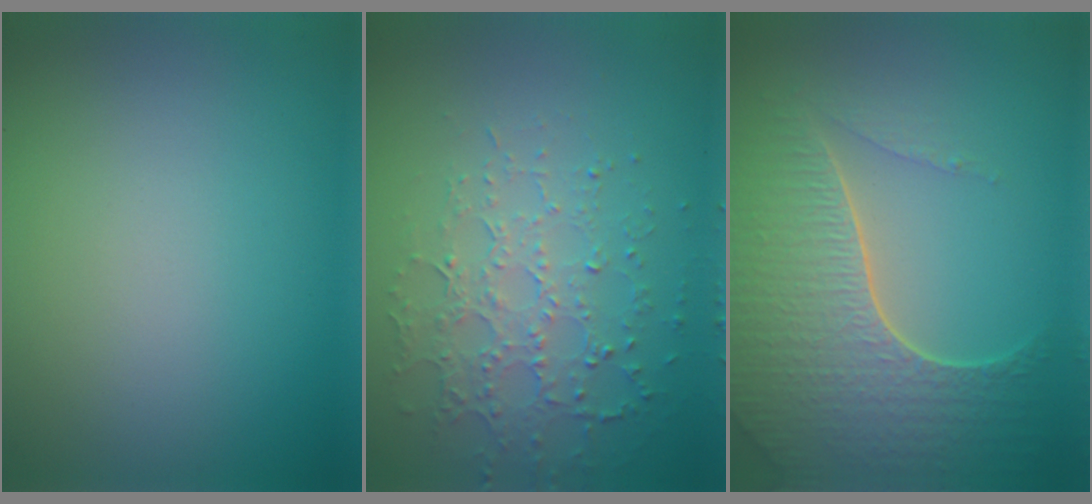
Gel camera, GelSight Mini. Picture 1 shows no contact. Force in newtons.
{"total": 4.1, "press": 3.4, "slide": 2.3}
{"total": 7.0, "press": 5.1, "slide": 4.8}